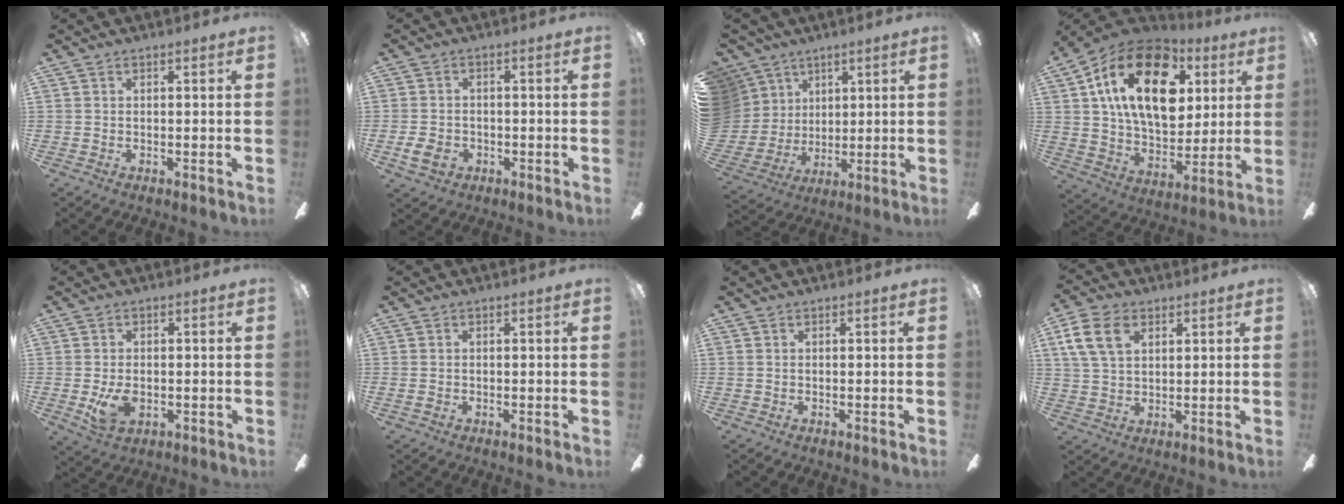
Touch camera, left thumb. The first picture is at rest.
{"total": 4.8, "force": [-1.9, 3.6, 2.6], "torque": [-0.050, 0.003, -0.037]}
{"total": 12.1, "force": [5.0, 10.5, 3.2], "torque": [-0.090, -0.027, 0.105]}
{"total": 23.3, "force": [10.1, 13.7, 15.9], "torque": [-0.282, -0.021, 0.172]}
{"total": 6.5, "force": [-1.4, 4.3, 4.7], "torque": [-0.084, -0.001, -0.026]}
{"total": 0.7, "force": [-0.2, 0.5, 0.4], "torque": [-0.008, 0.003, -0.005]}
{"total": 0.0}
{"total": 9.9, "force": [4.2, 6.6, 6.0], "torque": [-0.134, 0.008, 0.080]}